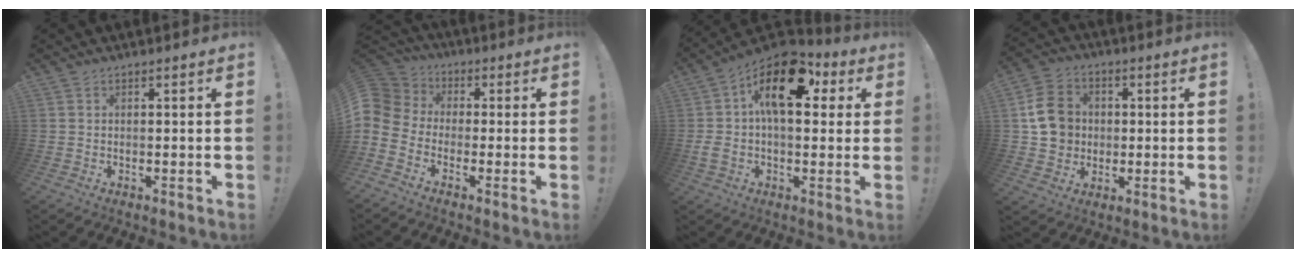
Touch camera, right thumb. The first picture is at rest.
{"total": 7.2, "force": [-2.6, 6.0, 2.9], "torque": [-0.067, 0.019, -0.045]}
{"total": 18.8, "force": [4.8, 10.2, 15.0], "torque": [-0.242, -0.009, 0.081]}
{"total": 12.3, "force": [1.1, 10.9, 5.6], "torque": [-0.077, 0.009, 0.026]}